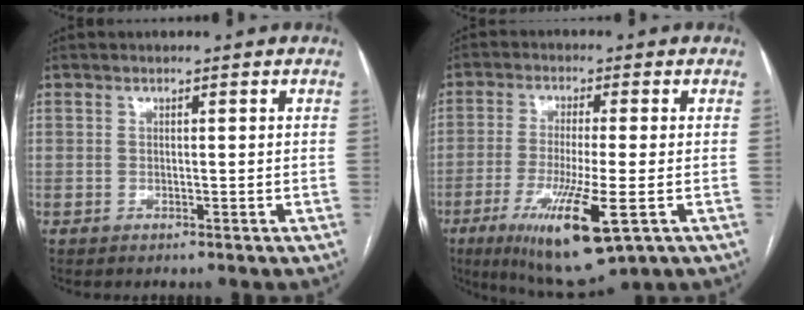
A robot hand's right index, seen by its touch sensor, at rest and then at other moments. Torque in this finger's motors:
{"motor_torque": [1.82, -0.32, 0.71, 0.21]}